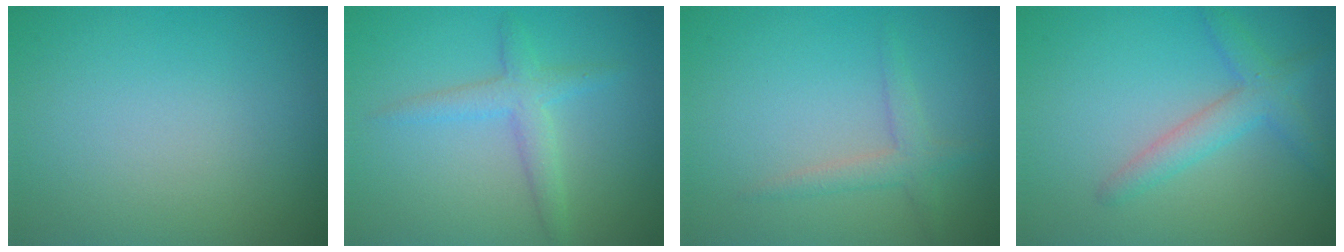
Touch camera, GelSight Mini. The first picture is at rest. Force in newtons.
{"total": 2.4, "press": 2.4, "slide": 0.2}
{"total": 1.8, "press": 1.8, "slide": 0.0}
{"total": 2.9, "press": 2.9, "slide": 0.1}